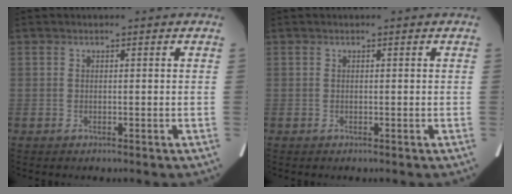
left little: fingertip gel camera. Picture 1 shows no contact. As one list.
[{"total": 0.0}]